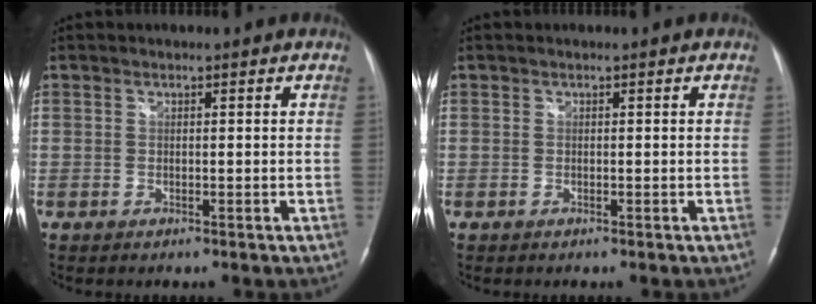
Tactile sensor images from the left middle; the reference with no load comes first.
{"total": 0.0}